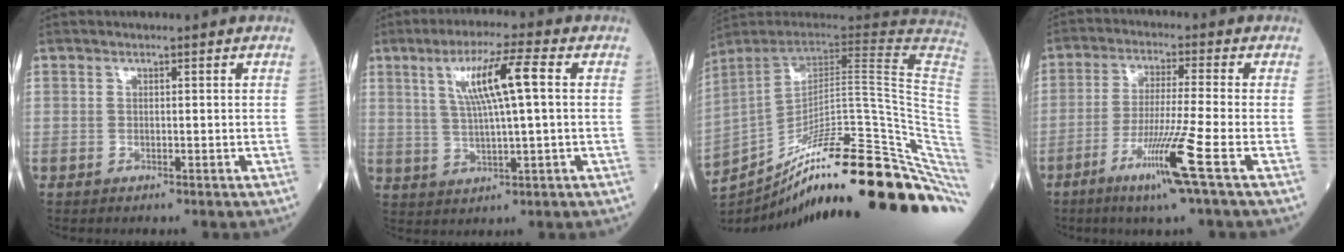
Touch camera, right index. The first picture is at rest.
{"total": 9.2, "force": [2.5, 0.2, 8.9], "torque": [-0.165, 0.010, 0.047]}
{"total": 34.6, "force": [-22.8, 3.9, 25.7], "torque": [-0.271, -0.001, -0.324]}
{"total": 9.8, "force": [-4.6, -1.9, 8.4], "torque": [-0.157, -0.028, -0.092]}